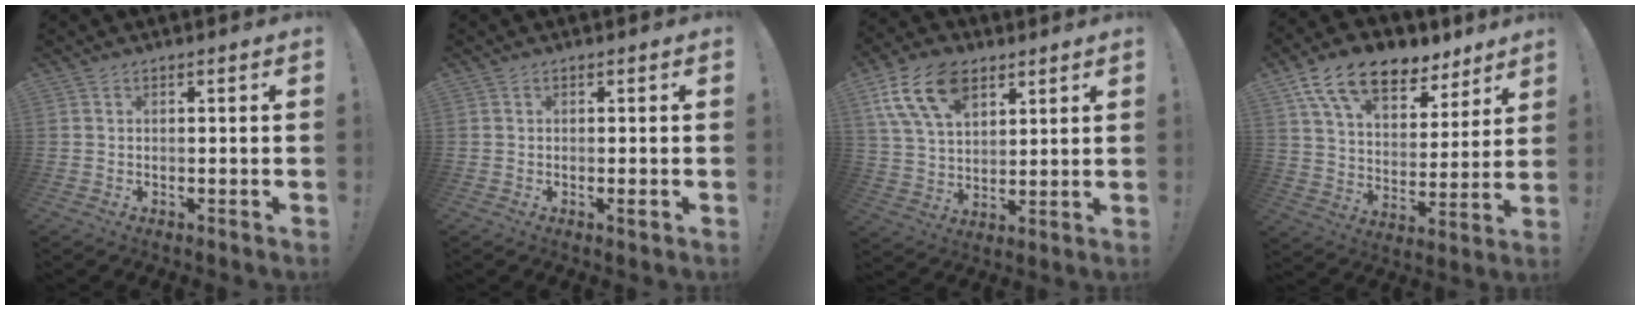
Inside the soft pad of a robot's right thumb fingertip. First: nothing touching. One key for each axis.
{"total": 1.3, "fx": -0.3, "fy": -0.1, "fz": 1.2, "tx": -0.019, "ty": -0.002, "tz": -0.006}
{"total": 16.3, "fx": 8.5, "fy": 10.0, "fz": 9.6, "tx": -0.182, "ty": -0.029, "tz": 0.162}
{"total": 16.3, "fx": 10.5, "fy": 9.0, "fz": 8.6, "tx": -0.146, "ty": -0.063, "tz": 0.192}